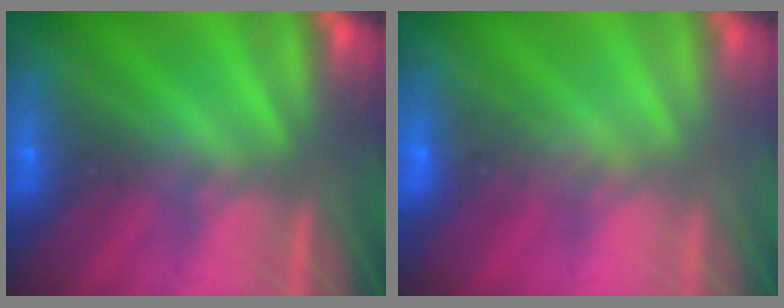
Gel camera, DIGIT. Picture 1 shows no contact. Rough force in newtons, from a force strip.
{"total": 4.9}